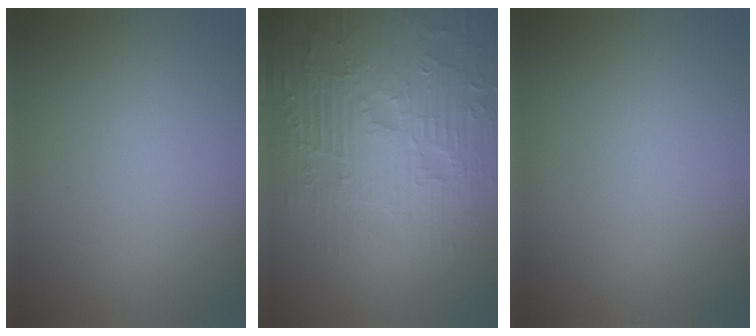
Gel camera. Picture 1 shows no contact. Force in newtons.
{"total": 8.7, "press": 6.4, "slide": 5.8}
{"total": 0.0}